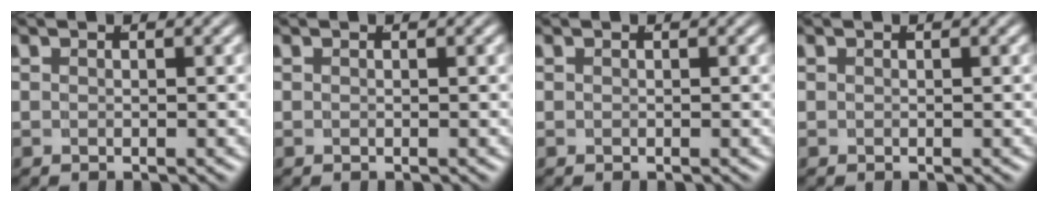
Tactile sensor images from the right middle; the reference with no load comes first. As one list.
[{"total": 0.0}, {"total": 0.0}, {"total": 0.0}]